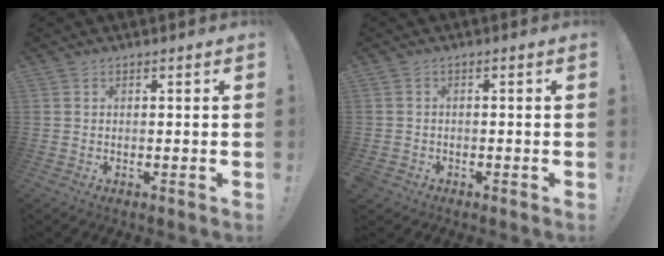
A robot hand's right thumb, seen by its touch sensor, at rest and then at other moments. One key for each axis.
{"total": 1.5, "fx": -1.0, "fy": 1.2, "fz": 0.1, "tx": -0.005, "ty": 0.007, "tz": -0.017}